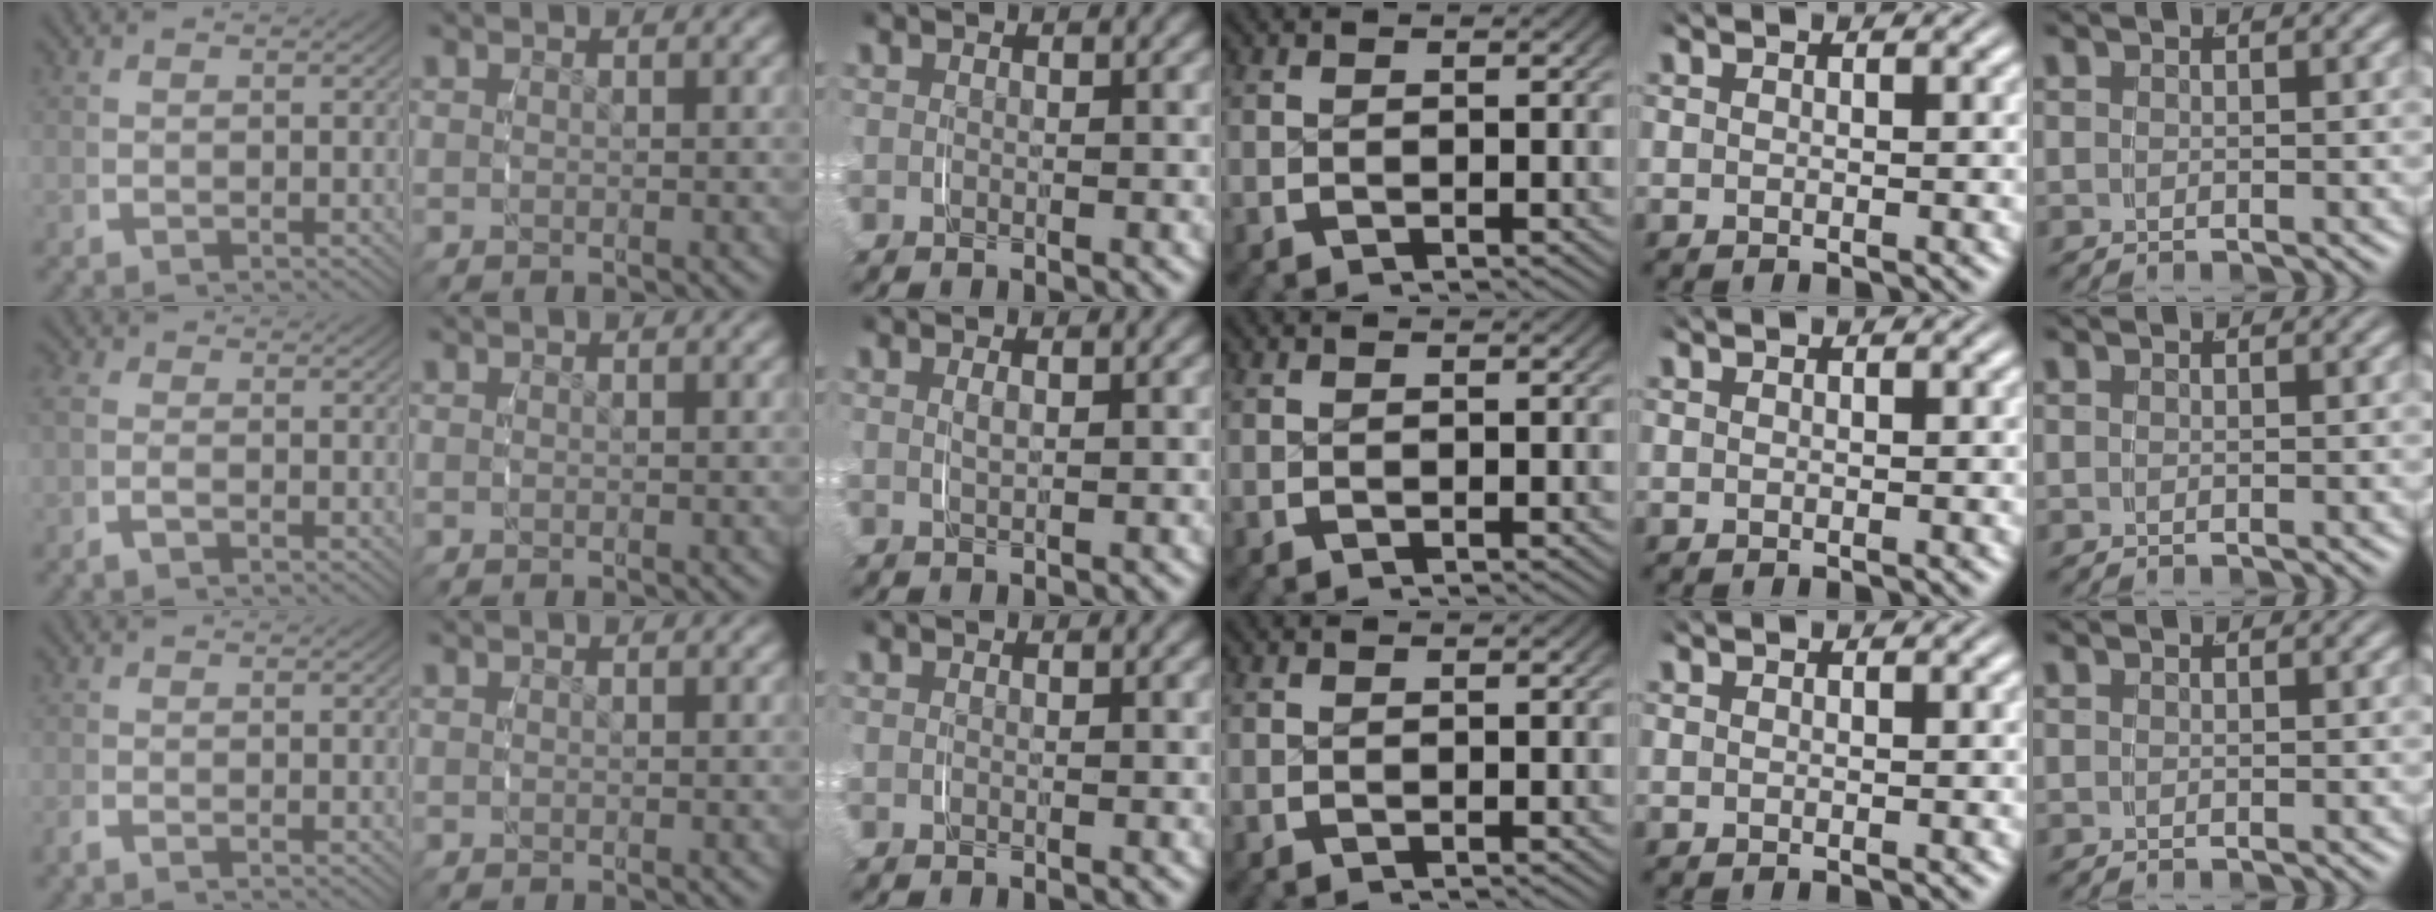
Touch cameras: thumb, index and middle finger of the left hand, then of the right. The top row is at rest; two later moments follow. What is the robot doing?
{"motion": "grasp_and_lifting", "object": "paper"}